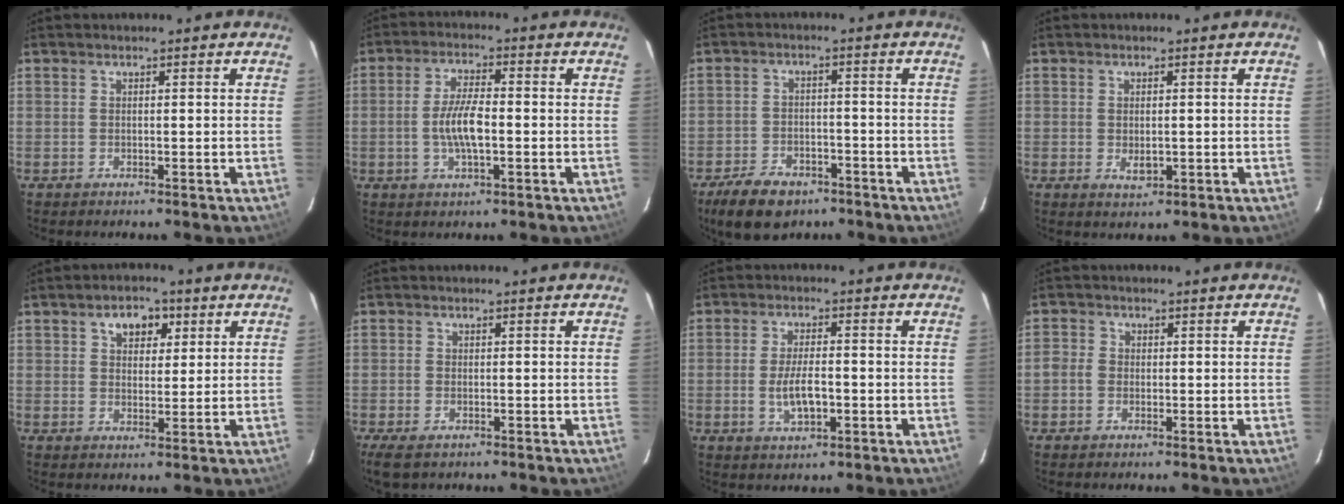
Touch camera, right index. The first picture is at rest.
{"total": 6.9, "force": [-1.2, 2.2, 6.5], "torque": [-0.129, 0.003, -0.023]}
{"total": 10.3, "force": [-7.2, 5.5, 4.9], "torque": [-0.127, -0.005, -0.115]}
{"total": 2.7, "force": [-0.4, 1.5, 2.3], "torque": [-0.038, -0.004, -0.002]}
{"total": 5.6, "force": [2.6, 3.8, 3.2], "torque": [-0.046, 0.015, 0.043]}
{"total": 4.2, "force": [-2.6, 2.2, 2.5], "torque": [-0.059, -0.014, -0.049]}
{"total": 6.1, "force": [-1.5, 2.3, 5.5], "torque": [-0.108, -0.004, -0.022]}
{"total": 2.5, "force": [-0.8, 2.2, 0.7], "torque": [-0.014, 0.004, -0.021]}